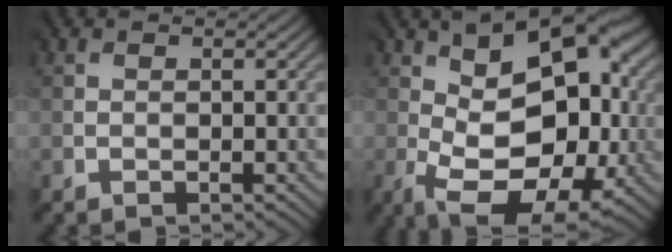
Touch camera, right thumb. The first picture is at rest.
{"total": 17.6, "force": [-0.5, 10.7, 13.9], "torque": [-0.204, -0.023, 0.014]}